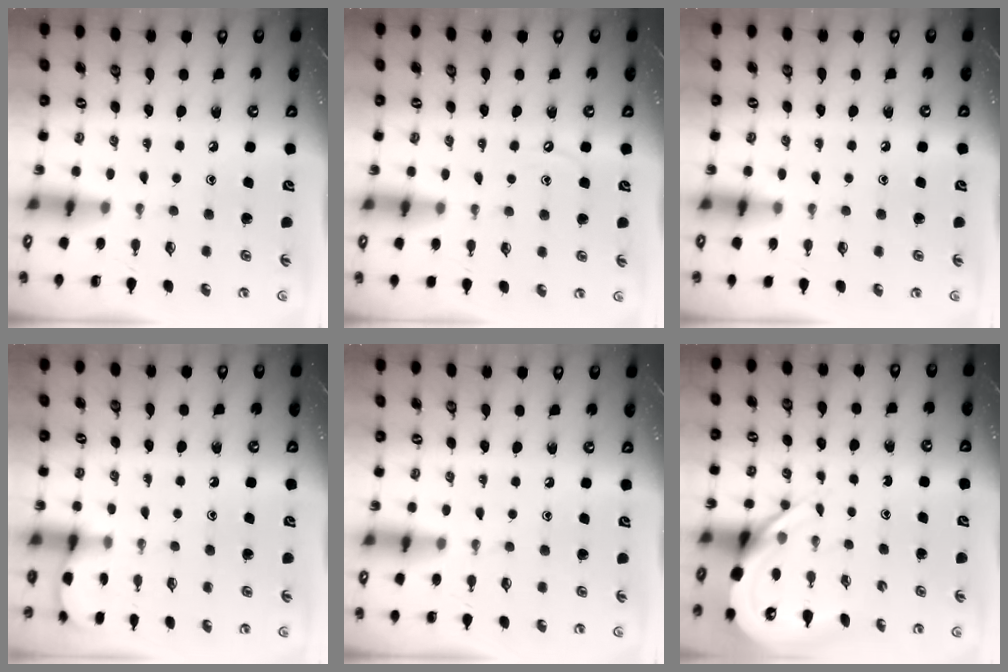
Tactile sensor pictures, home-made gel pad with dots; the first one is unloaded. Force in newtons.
{"total": 4.2, "press": 4.2, "slide": 0.6}
{"total": 5.2, "press": 5.1, "slide": 0.7}
{"total": 2.4, "press": 2.4, "slide": 0.2}
{"total": 0.0}
{"total": 6.1, "press": 6.0, "slide": 0.8}